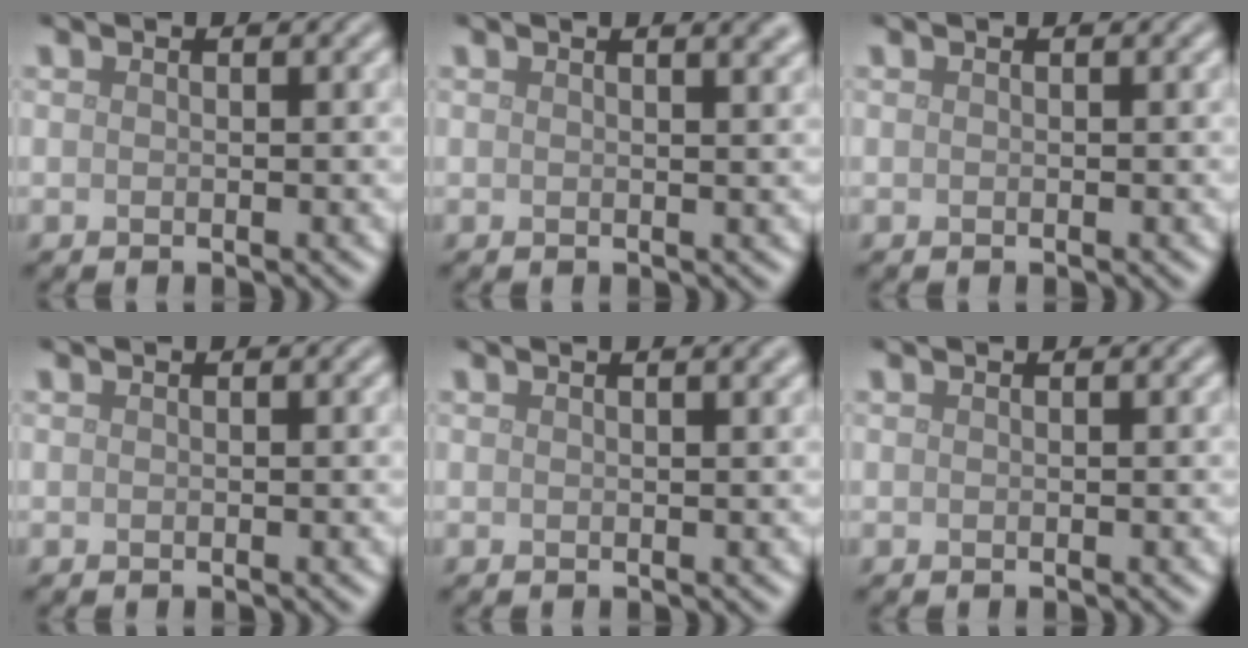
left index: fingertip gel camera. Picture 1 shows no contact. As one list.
[{"total": 2.4, "force": [1.4, 1.0, 1.7], "torque": [-0.003, 0.008, 0.009]}, {"total": 0.0}, {"total": 0.0}, {"total": 1.9, "force": [1.0, 0.6, 1.4], "torque": [-0.011, 0.003, 0.007]}, {"total": 0.0}]